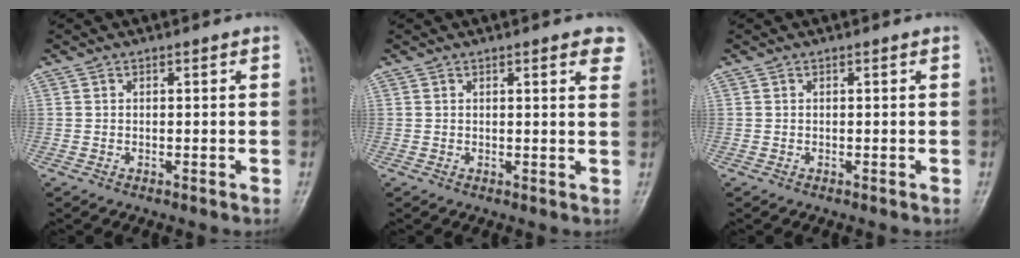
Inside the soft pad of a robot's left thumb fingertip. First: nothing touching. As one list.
[{"total": 4.9, "force": [3.1, 1.3, 3.6], "torque": [-0.022, -0.005, 0.029]}, {"total": 0.0}]